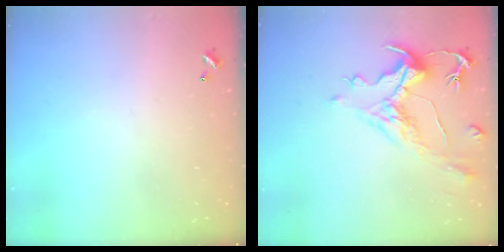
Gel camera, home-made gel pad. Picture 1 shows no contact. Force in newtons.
{"total": 1.4, "press": 0.2, "slide": 1.4}